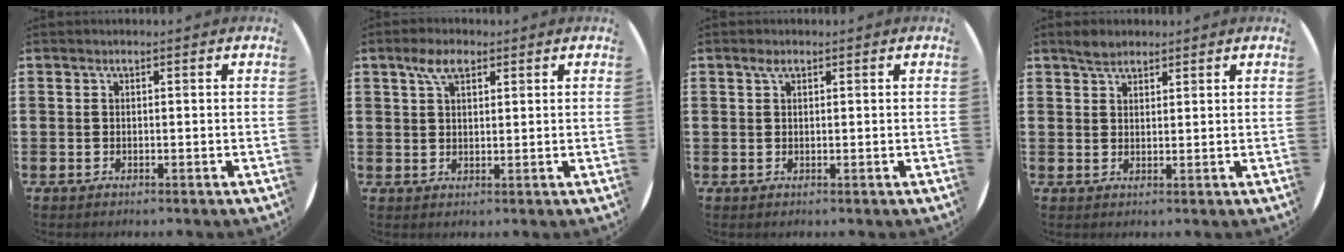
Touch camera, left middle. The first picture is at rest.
{"total": 4.2, "force": [2.7, 1.9, 2.7], "torque": [-0.050, 0.006, 0.046]}
{"total": 1.1, "force": [0.6, 0.6, 0.7], "torque": [-0.007, 0.002, 0.009]}
{"total": 2.4, "force": [2.2, 0.9, 0.6], "torque": [-0.014, 0.006, 0.042]}